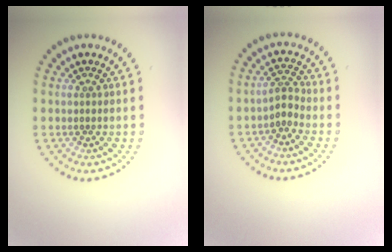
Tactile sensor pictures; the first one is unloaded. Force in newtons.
{"total": 1.8, "press": 1.3, "slide": 1.2}